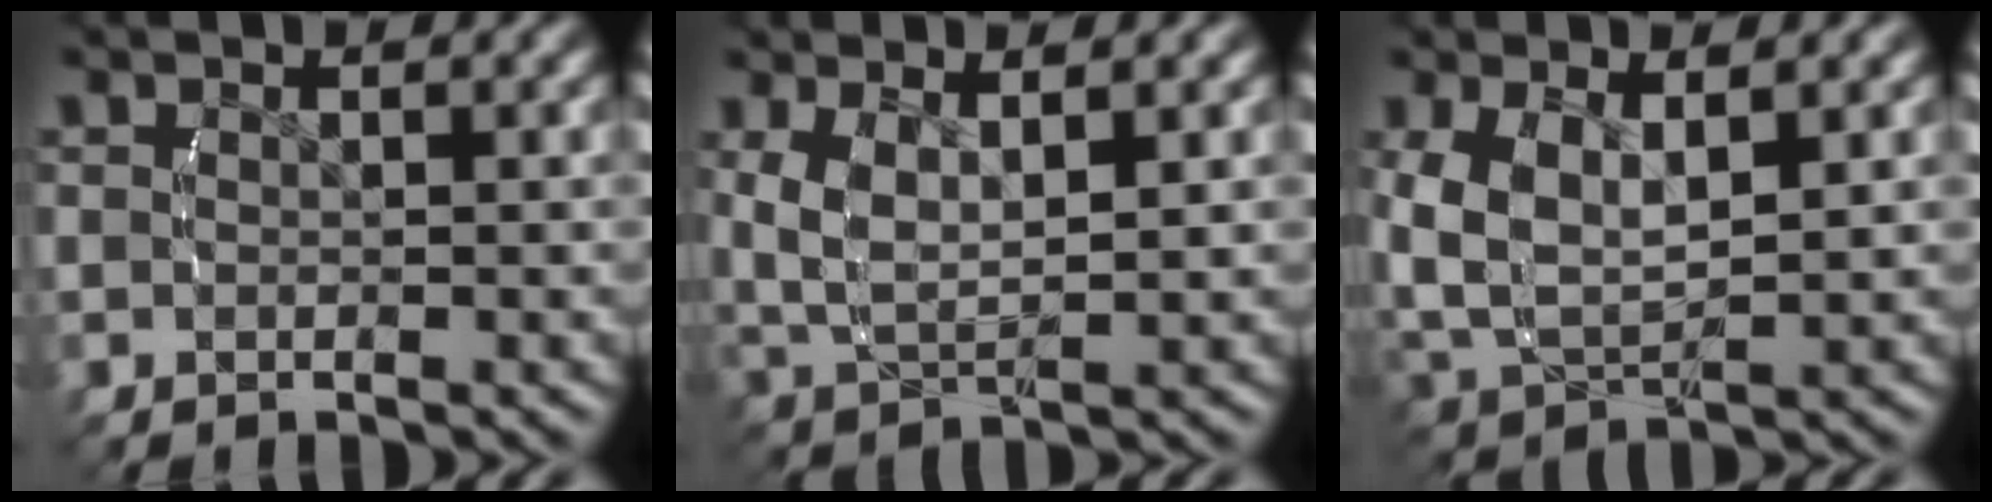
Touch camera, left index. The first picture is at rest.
{"total": 4.6, "force": [1.2, 2.8, 3.5], "torque": [-0.096, -0.013, 0.032]}
{"total": 6.6, "force": [0.8, 4.8, 4.5], "torque": [-0.123, -0.021, 0.027]}